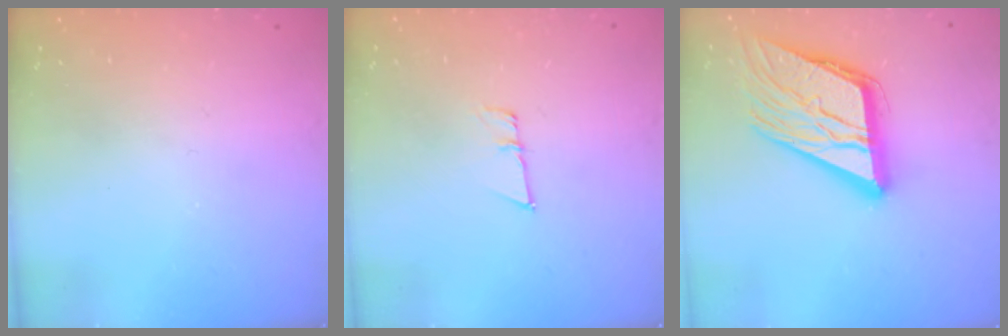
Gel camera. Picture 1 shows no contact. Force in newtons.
{"total": 5.4, "press": 5.2, "slide": 1.3}
{"total": 18.6, "press": 18.4, "slide": 2.2}